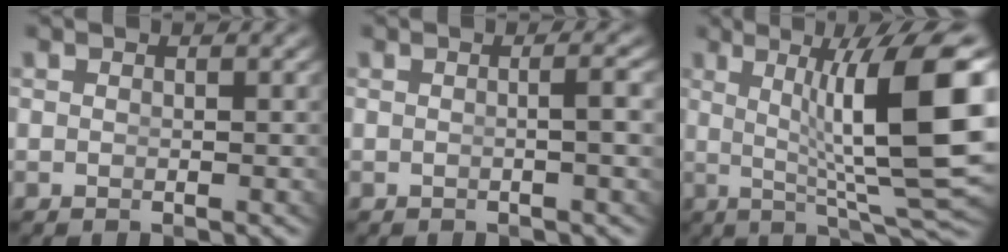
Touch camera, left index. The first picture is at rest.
{"total": 1.5, "force": [-0.2, -0.6, 1.3], "torque": [-0.017, 0.003, -0.003]}
{"total": 11.8, "force": [1.3, 2.2, 11.5], "torque": [-0.140, 0.006, 0.023]}